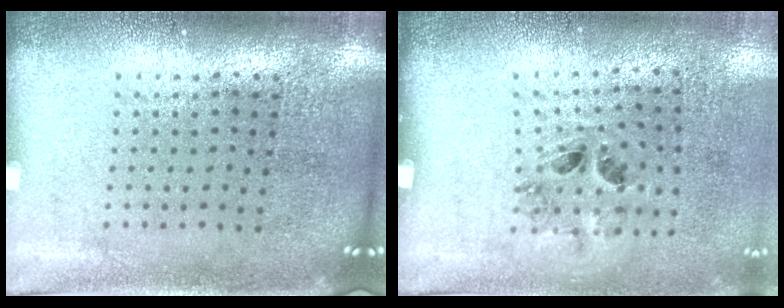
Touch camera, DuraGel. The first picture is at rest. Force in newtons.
{"total": 1.3, "press": 0.8, "slide": 1.1}